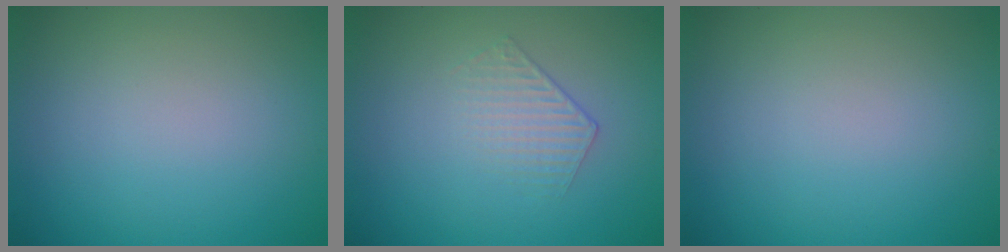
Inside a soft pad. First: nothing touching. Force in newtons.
{"total": 1.3, "press": 0.6, "slide": 1.2}
{"total": 0.0}